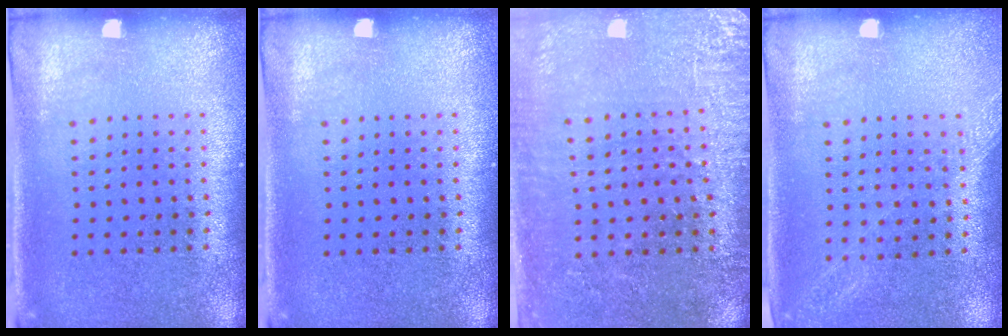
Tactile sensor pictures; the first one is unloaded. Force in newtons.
{"total": 0.0}
{"total": 2.9, "press": 2.8, "slide": 0.9}
{"total": 1.2, "press": 1.2, "slide": 0.4}